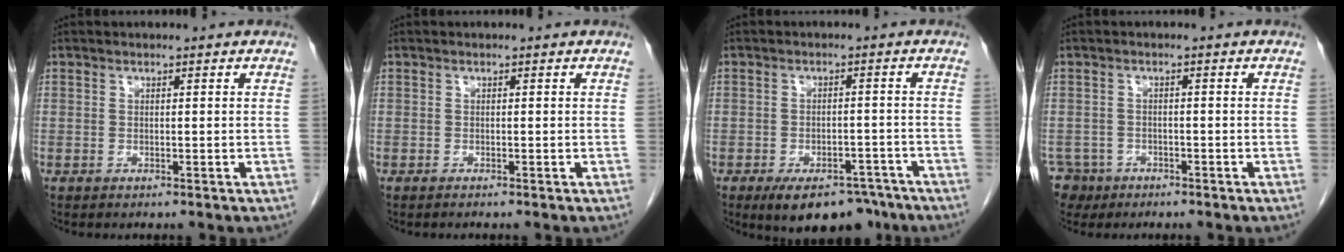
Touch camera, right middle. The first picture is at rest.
{"total": 0.0}
{"total": 10.0, "force": [-7.4, 4.6, 4.9], "torque": [-0.061, 0.004, -0.108]}
{"total": 4.1, "force": [-2.8, 3.0, -0.1], "torque": [0.006, 0.005, -0.048]}